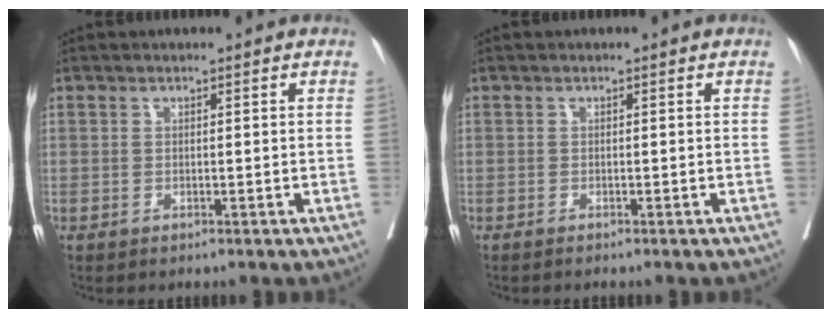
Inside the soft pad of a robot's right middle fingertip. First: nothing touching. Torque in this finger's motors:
{"motor_torque": [0.40, -0.52, 0.05, 0.01]}